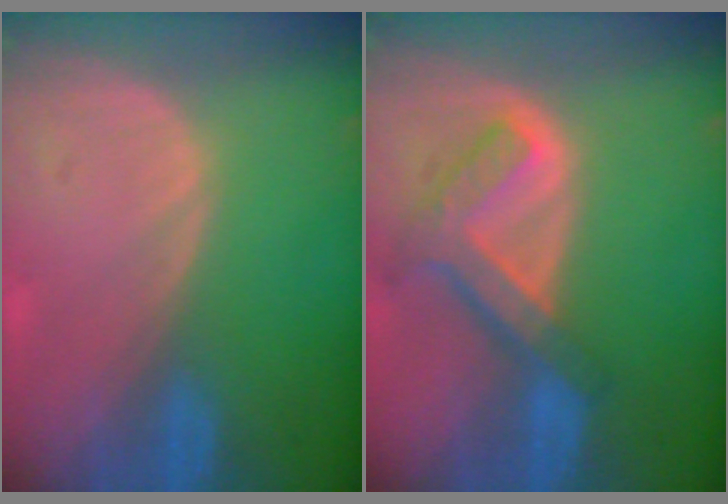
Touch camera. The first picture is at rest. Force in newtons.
{"total": 7.6, "press": 6.5, "slide": 4.0}